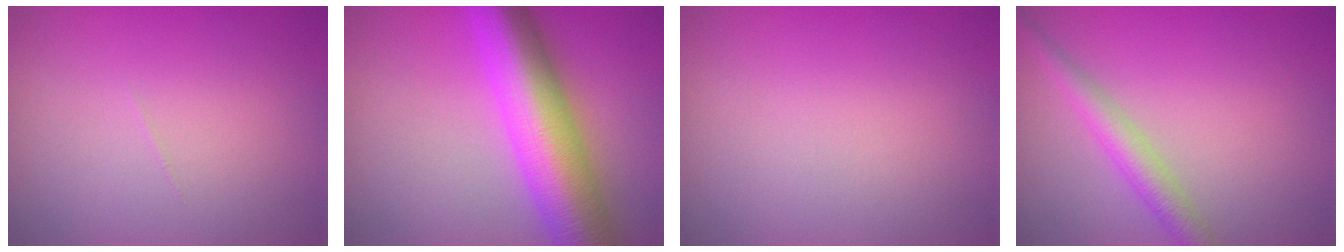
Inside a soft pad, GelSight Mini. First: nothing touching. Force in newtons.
{"total": 10.7, "press": 10.7, "slide": 0.1}
{"total": 0.0}
{"total": 2.9, "press": 2.9, "slide": 0.1}